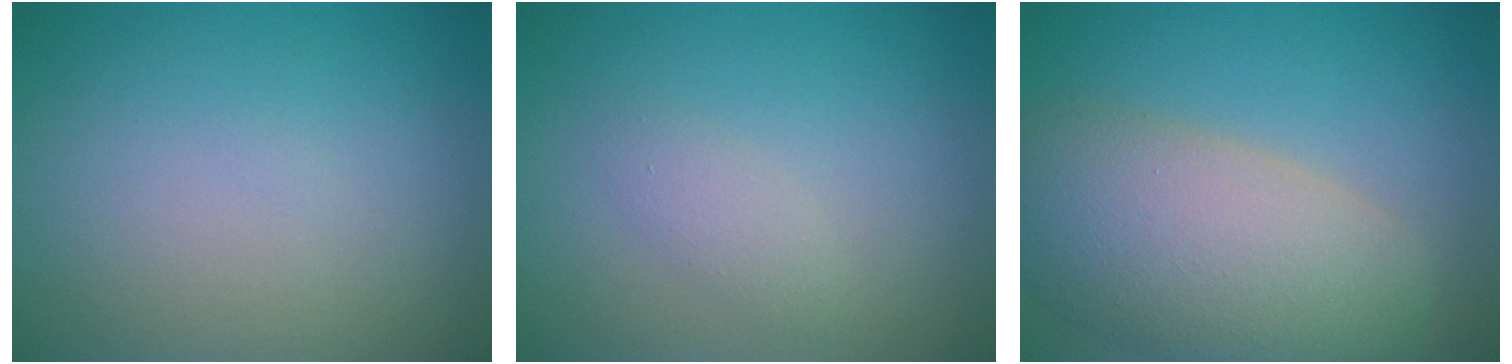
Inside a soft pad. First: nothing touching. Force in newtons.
{"total": 1.4, "press": 1.4, "slide": 0.1}
{"total": 9.6, "press": 9.6, "slide": 0.7}